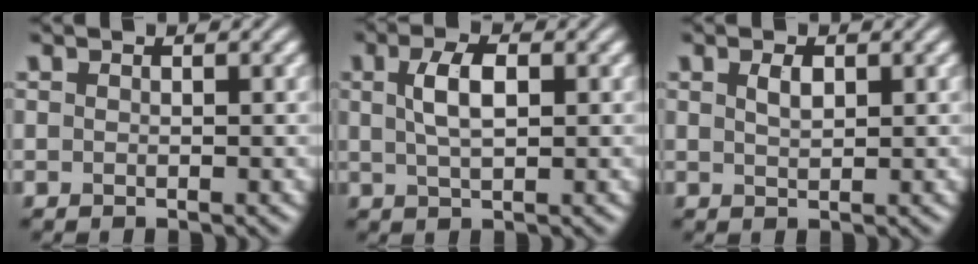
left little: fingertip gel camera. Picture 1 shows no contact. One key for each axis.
{"total": 3.4, "fx": 0.8, "fy": 1.4, "fz": 3.0, "tx": -0.063, "ty": 0.005, "tz": 0.016}
{"total": 1.5, "fx": 0.7, "fy": 0.7, "fz": 1.2, "tx": -0.025, "ty": 0.001, "tz": 0.016}